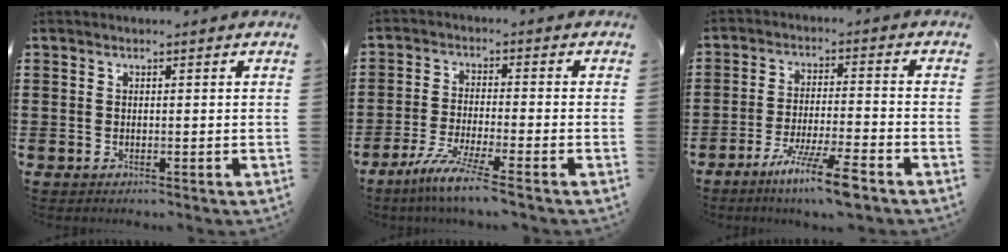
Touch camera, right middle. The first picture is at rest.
{"total": 6.2, "force": [-4.8, -0.3, 3.9], "torque": [-0.089, -0.020, -0.092]}
{"total": 8.4, "force": [-6.0, 0.2, 5.9], "torque": [-0.111, -0.010, -0.112]}